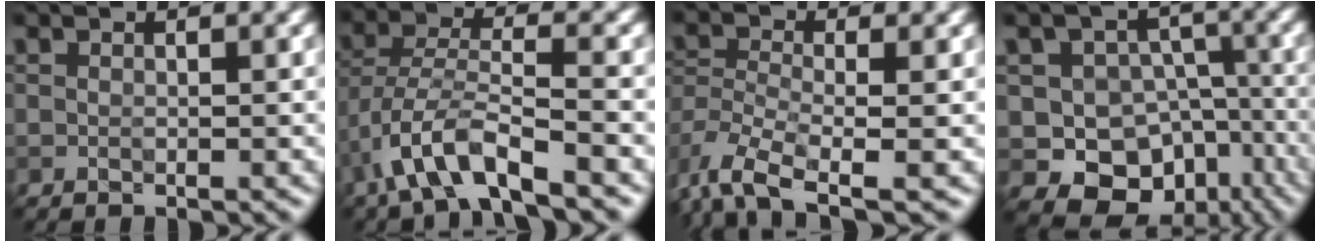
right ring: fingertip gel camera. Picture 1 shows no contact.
{"total": 5.8, "force": [-3.6, 1.7, 4.2], "torque": [-0.083, 0.004, -0.075]}
{"total": 5.9, "force": [-3.6, 2.8, 3.7], "torque": [-0.081, -0.013, -0.080]}
{"total": 10.5, "force": [-4.2, 8.7, 4.1], "torque": [-0.049, -0.003, -0.073]}